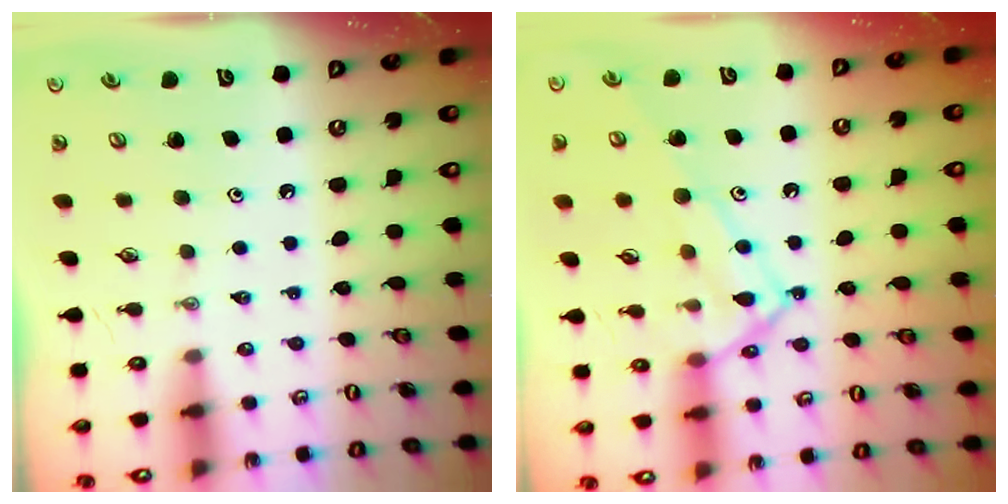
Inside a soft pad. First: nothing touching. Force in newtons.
{"total": 13.6, "press": 13.6, "slide": 0.9}